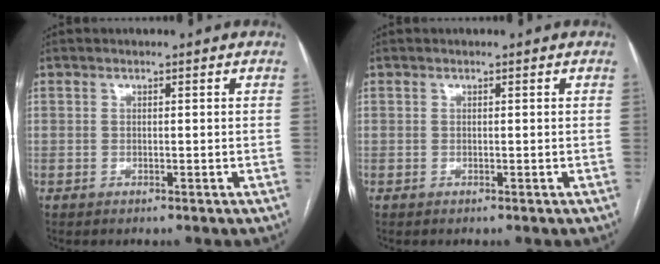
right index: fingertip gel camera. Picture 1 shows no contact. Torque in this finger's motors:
{"motor_torque": [0.00, 0.00, 0.00, 0.00]}